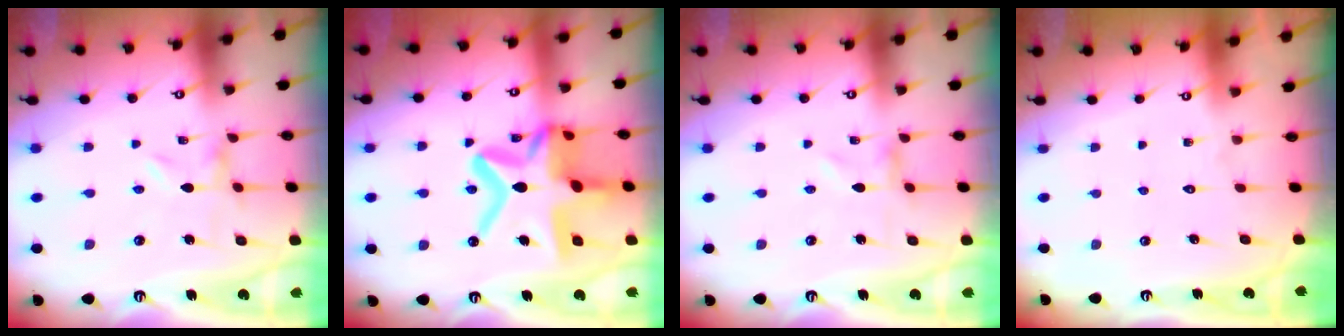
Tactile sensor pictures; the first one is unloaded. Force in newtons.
{"total": 22.6, "press": 22.5, "slide": 2.1}
{"total": 0.0}
{"total": 1.7, "press": 1.7, "slide": 0.1}